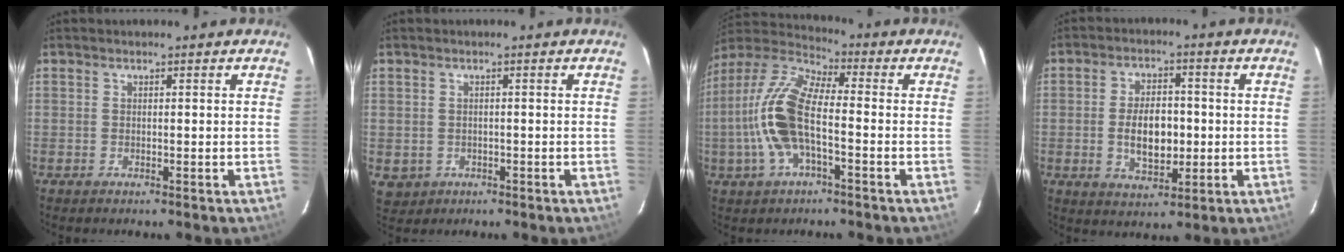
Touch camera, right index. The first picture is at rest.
{"total": 3.7, "force": [-0.6, 3.5, 0.9], "torque": [-0.023, -0.001, 0.003]}
{"total": 14.8, "force": [-3.0, 5.7, 13.3], "torque": [-0.280, 0.005, -0.065]}
{"total": 8.6, "force": [-1.0, 4.8, 7.1], "torque": [-0.135, 0.004, -0.010]}